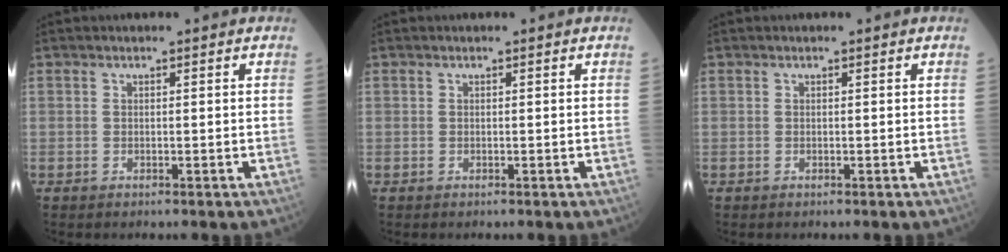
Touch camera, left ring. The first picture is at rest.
{"total": 0.0}
{"total": 0.0}